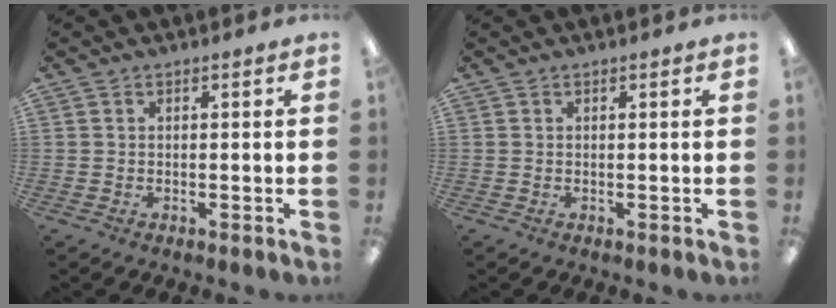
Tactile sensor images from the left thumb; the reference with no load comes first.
{"total": 0.0}